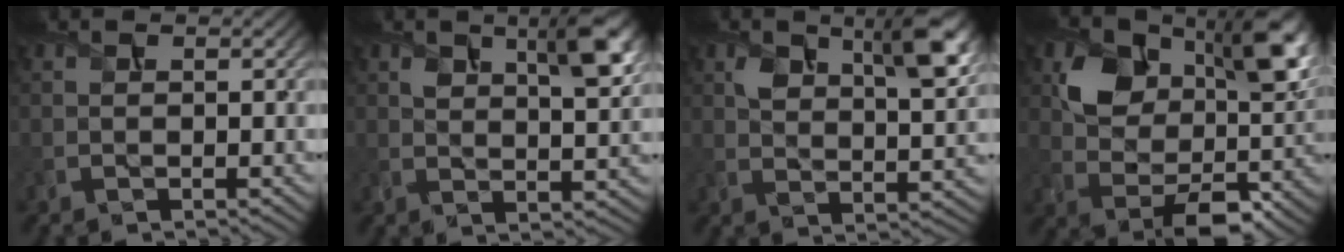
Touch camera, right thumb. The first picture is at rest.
{"total": 6.6, "force": [3.1, 2.7, 5.1], "torque": [-0.083, -0.007, 0.052]}
{"total": 7.8, "force": [3.7, 3.7, 5.8], "torque": [-0.098, -0.011, 0.061]}
{"total": 10.9, "force": [3.7, 7.3, 7.2], "torque": [-0.124, -0.017, 0.071]}